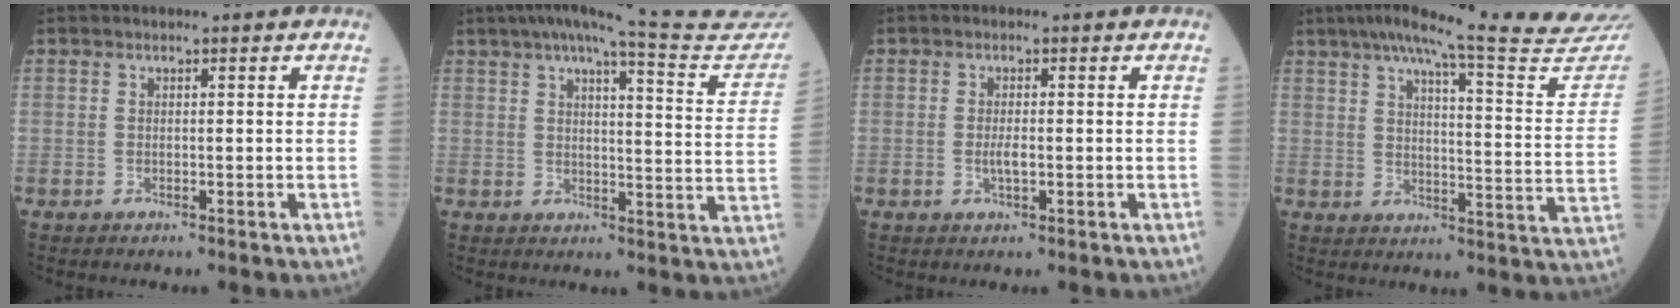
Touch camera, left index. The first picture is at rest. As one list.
[{"total": 19.6, "force": [18.2, 0.7, 7.3], "torque": [-0.098, -0.040, 0.210]}, {"total": 1.8, "force": [-0.3, 0.4, 1.7], "torque": [-0.037, -0.001, -0.003]}, {"total": 25.1, "force": [23.1, -0.8, 9.7], "torque": [-0.149, -0.083, 0.283]}]